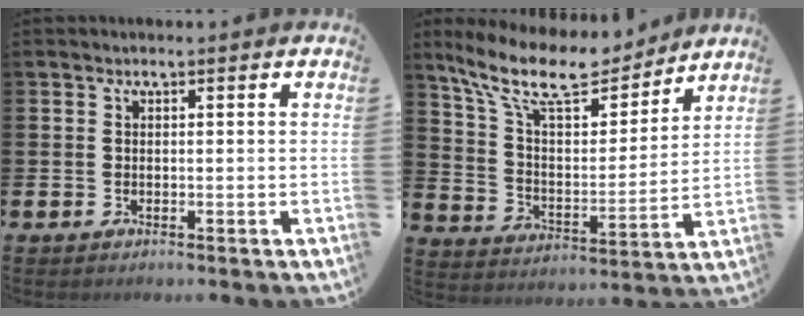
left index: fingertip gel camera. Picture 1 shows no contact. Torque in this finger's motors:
{"motor_torque": [0.72, -0.77, 0.87, 0.21]}